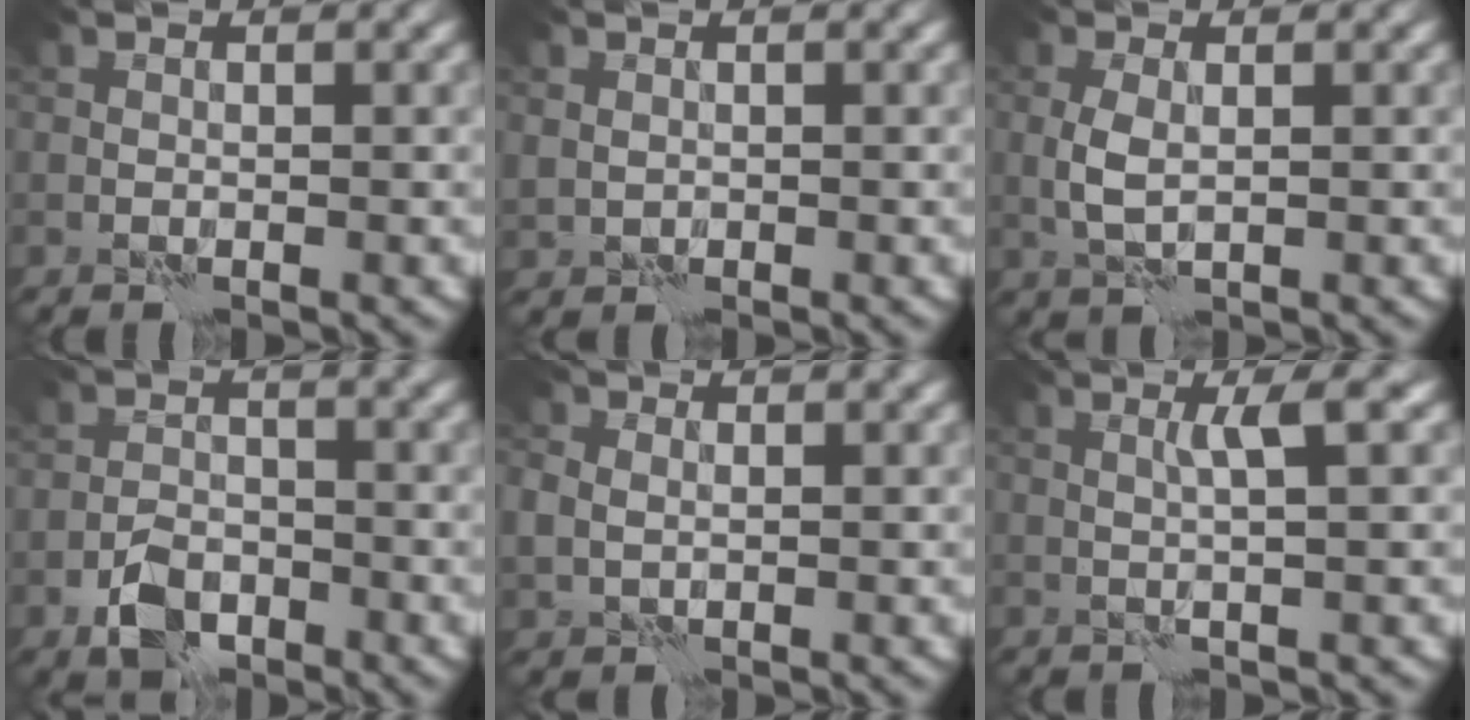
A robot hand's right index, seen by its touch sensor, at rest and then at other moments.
{"total": 0.9, "force": [0.5, 0.7, 0.1], "torque": [-0.002, 0.002, 0.012]}
{"total": 2.2, "force": [0.1, 1.2, 1.8], "torque": [-0.048, 0.002, 0.005]}
{"total": 3.9, "force": [-2.3, 2.3, 2.2], "torque": [-0.035, 0.000, -0.048]}
{"total": 2.2, "force": [0.6, 1.8, 1.1], "torque": [-0.030, 0.010, 0.005]}
{"total": 2.3, "force": [0.7, 0.2, 2.2], "torque": [-0.035, 0.005, 0.010]}